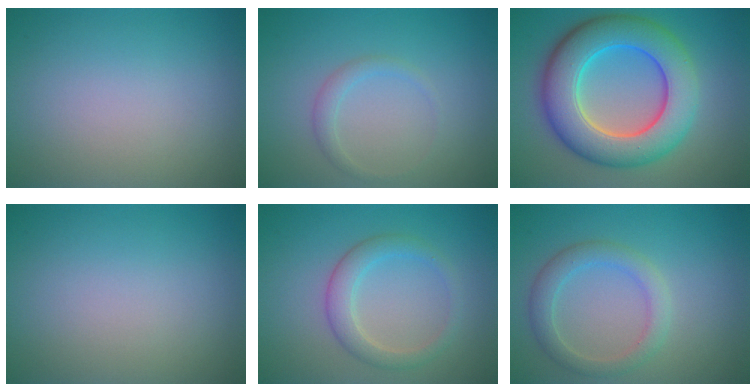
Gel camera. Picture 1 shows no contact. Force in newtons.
{"total": 1.3, "press": 1.3, "slide": 0.0}
{"total": 10.3, "press": 10.3, "slide": 0.3}
{"total": 0.0}
{"total": 2.8, "press": 2.8, "slide": 0.2}
{"total": 2.9, "press": 2.9, "slide": 0.2}